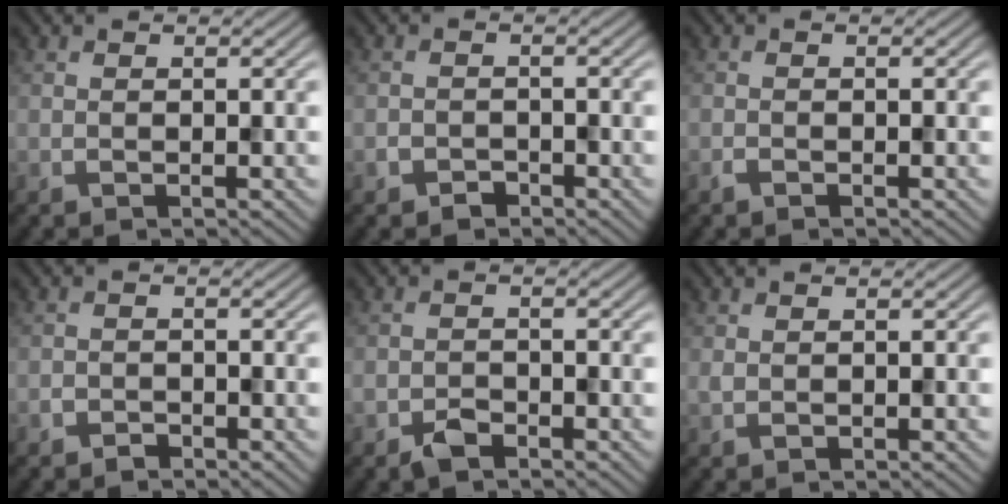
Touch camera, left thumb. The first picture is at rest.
{"total": 1.8, "force": [-1.3, 1.1, 0.4], "torque": [-0.005, 0.000, -0.027]}
{"total": 0.6, "force": [-0.5, 0.2, 0.3], "torque": [-0.006, -0.001, -0.010]}
{"total": 1.4, "force": [-1.1, 0.8, 0.3], "torque": [-0.003, 0.000, -0.024]}
{"total": 2.2, "force": [-1.6, 1.1, 1.0], "torque": [-0.016, 0.000, -0.034]}
{"total": 0.6, "force": [0.2, 0.4, 0.4], "torque": [-0.010, 0.000, 0.006]}